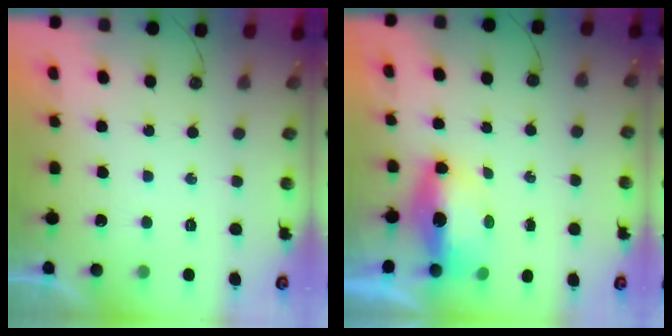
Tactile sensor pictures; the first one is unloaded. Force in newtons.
{"total": 7.8, "press": 7.6, "slide": 2.0}